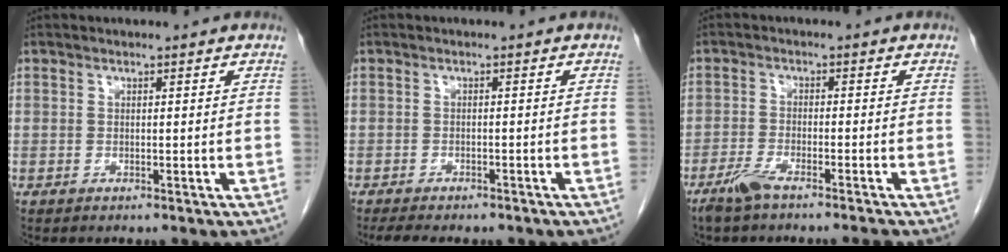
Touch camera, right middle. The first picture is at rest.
{"total": 9.6, "force": [-7.9, 3.4, 4.2], "torque": [-0.069, 0.001, -0.093]}
{"total": 4.5, "force": [-3.8, 0.1, 2.5], "torque": [-0.051, -0.009, -0.074]}